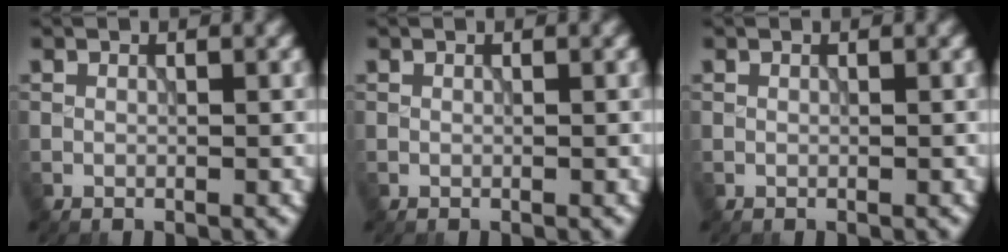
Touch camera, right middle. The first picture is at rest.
{"total": 0.0}
{"total": 0.0}